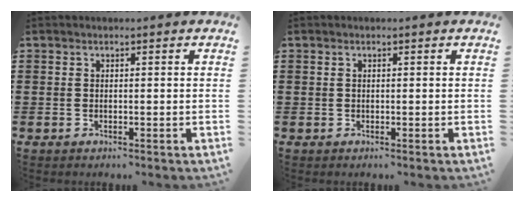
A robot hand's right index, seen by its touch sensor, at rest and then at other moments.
{"total": 0.0}